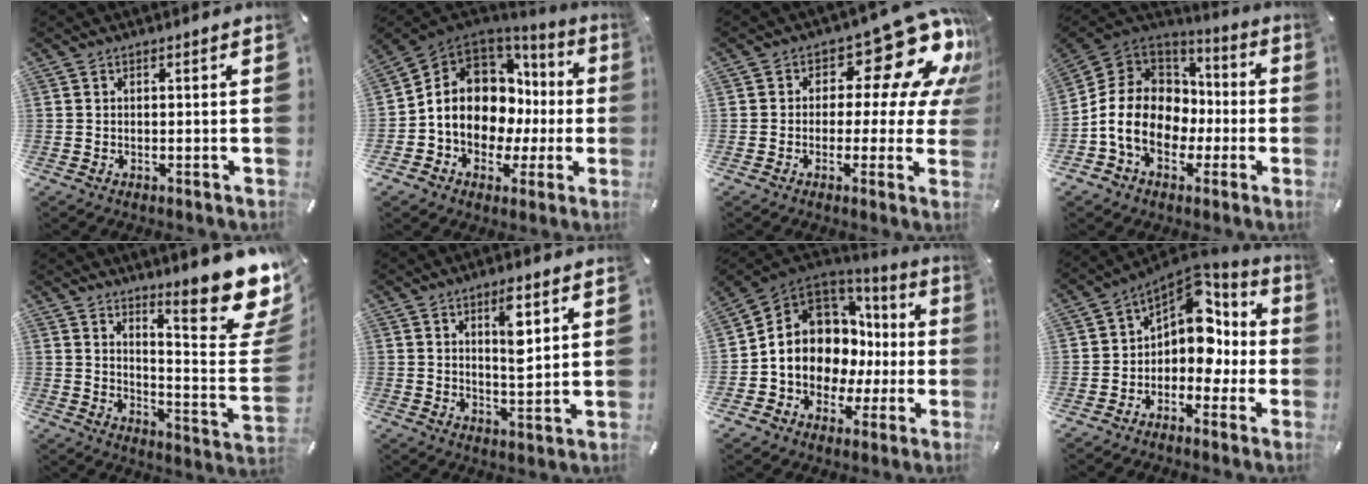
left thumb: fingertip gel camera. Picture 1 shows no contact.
{"total": 13.2, "force": [0.5, 10.8, 7.5], "torque": [-0.141, -0.019, 0.012]}
{"total": 17.2, "force": [8.5, 8.6, 12.3], "torque": [-0.165, -0.056, 0.137]}
{"total": 15.1, "force": [-3.7, 12.4, 7.7], "torque": [-0.175, 0.023, -0.061]}
{"total": 18.9, "force": [13.1, 4.5, 12.8], "torque": [-0.168, -0.111, 0.211]}
{"total": 7.5, "force": [3.3, 2.4, 6.3], "torque": [-0.092, -0.014, 0.046]}
{"total": 12.4, "force": [-0.1, 10.9, 6.0], "torque": [-0.120, -0.022, 0.002]}
{"total": 10.9, "force": [3.1, 8.0, 6.7], "torque": [-0.090, -0.032, 0.055]}